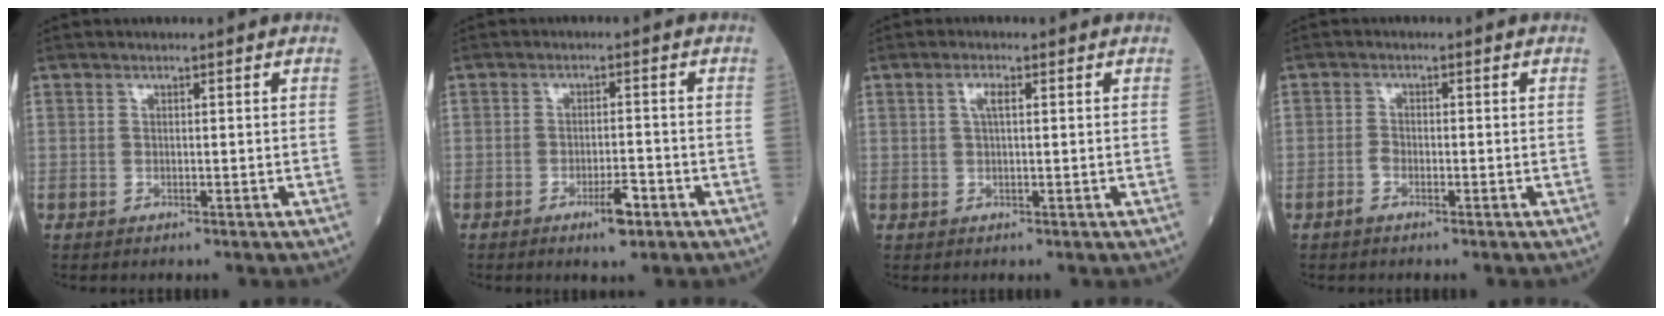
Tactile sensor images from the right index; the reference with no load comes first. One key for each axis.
{"total": 3.8, "fx": -2.2, "fy": 0.7, "fz": 3.0, "tx": -0.047, "ty": -0.001, "tz": -0.035}
{"total": 2.0, "fx": 0.6, "fy": 0.5, "fz": 1.9, "tx": -0.041, "ty": 0.006, "tz": 0.011}
{"total": 1.6, "fx": -1.0, "fy": 0.7, "fz": 1.0, "tx": -0.022, "ty": 0.001, "tz": -0.020}